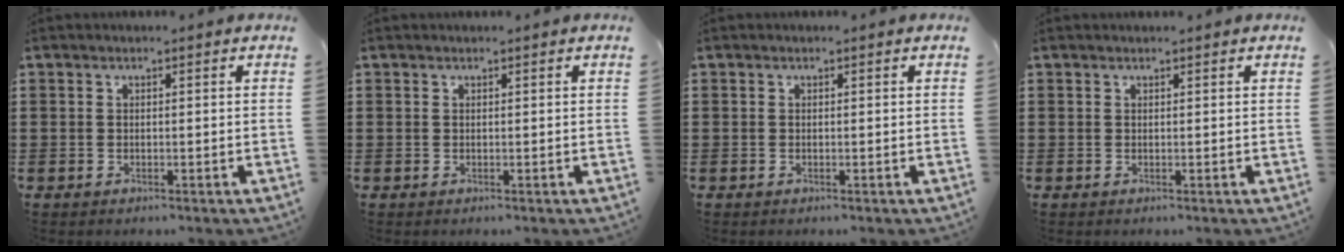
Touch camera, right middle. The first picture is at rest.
{"total": 0.0}
{"total": 0.0}
{"total": 0.0}